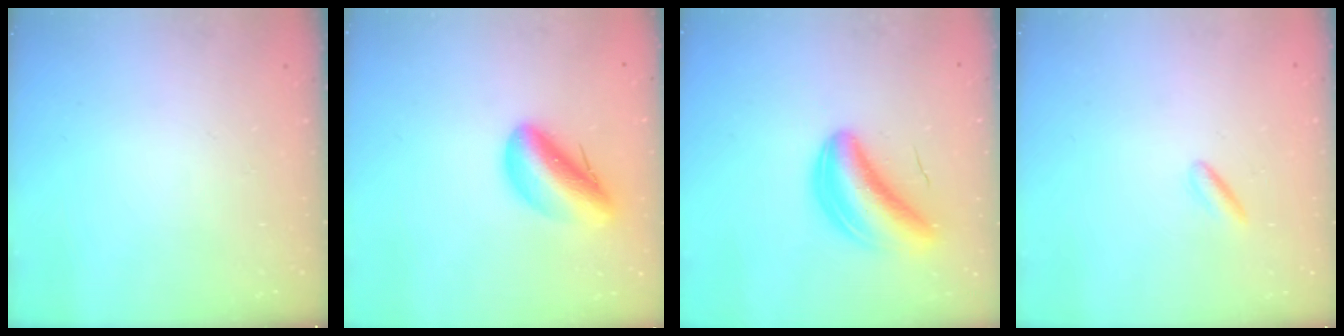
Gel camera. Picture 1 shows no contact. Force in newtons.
{"total": 12.4, "press": 11.8, "slide": 3.8}
{"total": 7.9, "press": 7.5, "slide": 2.5}
{"total": 1.2, "press": 1.1, "slide": 0.5}